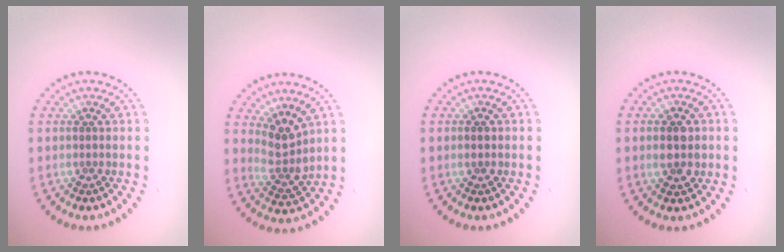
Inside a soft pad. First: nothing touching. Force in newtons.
{"total": 2.8, "press": 2.1, "slide": 1.8}
{"total": 0.9, "press": 0.9, "slide": 0.1}
{"total": 2.7, "press": 2.7, "slide": 0.2}